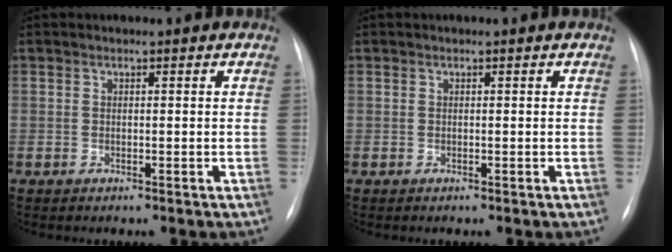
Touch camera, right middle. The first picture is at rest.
{"total": 0.0}